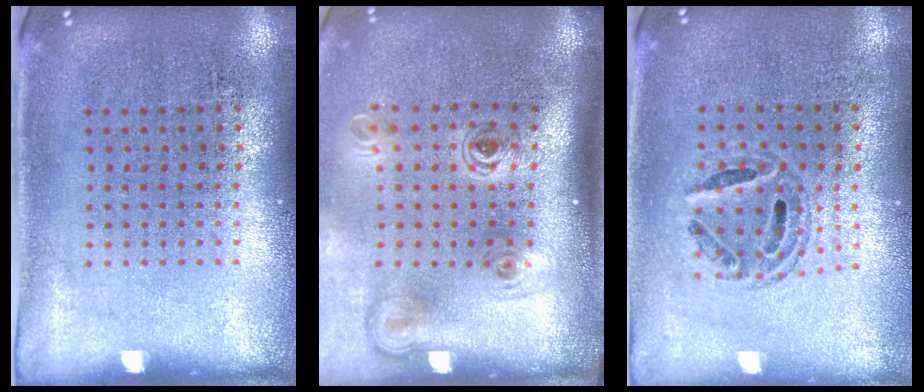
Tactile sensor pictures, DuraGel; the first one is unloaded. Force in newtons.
{"total": 2.2, "press": 1.5, "slide": 1.6}
{"total": 0.8, "press": 0.8, "slide": 0.2}